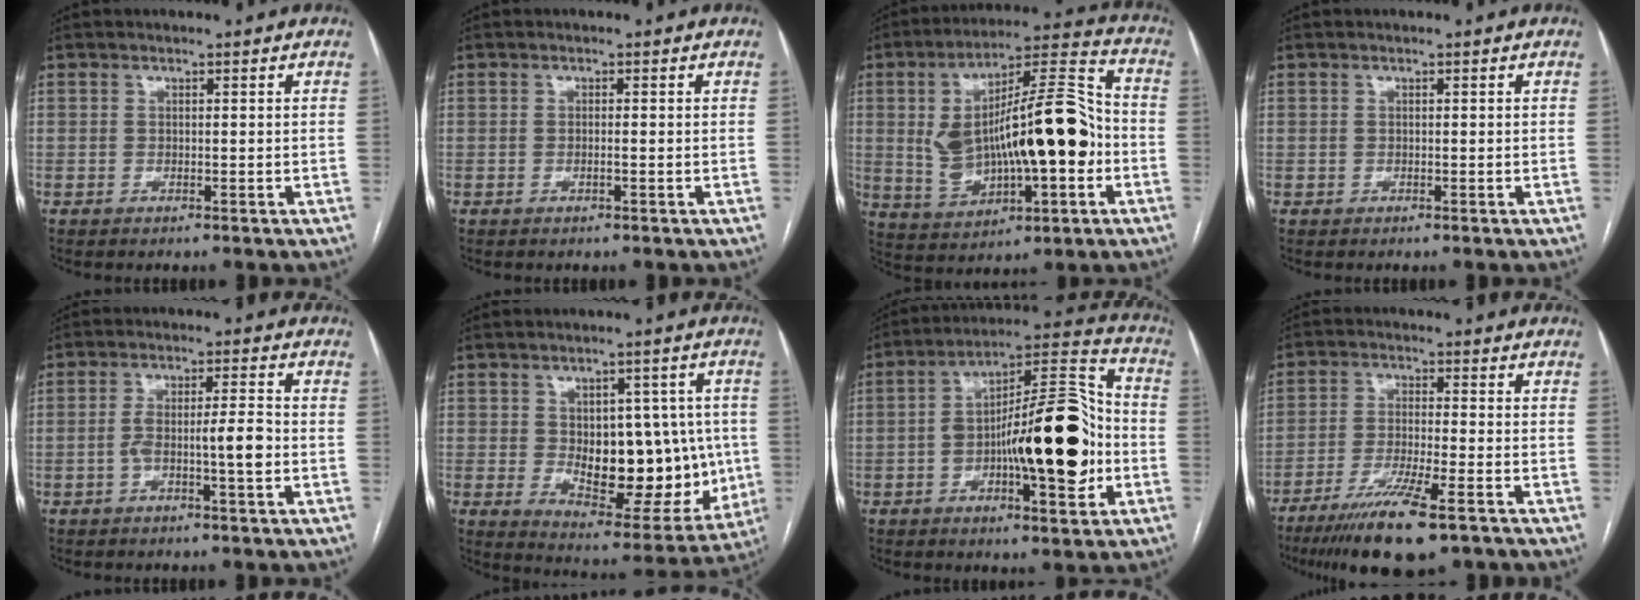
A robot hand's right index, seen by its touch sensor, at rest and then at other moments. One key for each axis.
{"total": 0.5, "fx": -0.1, "fy": 0.0, "fz": 0.5, "tx": -0.010, "ty": 0.001, "tz": 0.001}
{"total": 20.6, "fx": -1.0, "fy": 6.3, "fz": 19.6, "tx": -0.350, "ty": 0.032, "tz": -0.003}
{"total": 0.0}
{"total": 5.8, "fx": -1.6, "fy": 0.4, "fz": 5.6, "tx": -0.104, "ty": 0.017, "tz": -0.023}
{"total": 17.6, "fx": -0.6, "fy": 8.9, "fz": 15.2, "tx": -0.210, "ty": 0.003, "tz": 0.019}
{"total": 20.6, "fx": -2.8, "fy": 5.6, "fz": 19.6, "tx": -0.310, "ty": 0.030, "tz": -0.035}
{"total": 11.7, "fx": -8.1, "fy": 0.9, "fz": 8.4, "tx": -0.140, "ty": -0.030, "tz": -0.129}